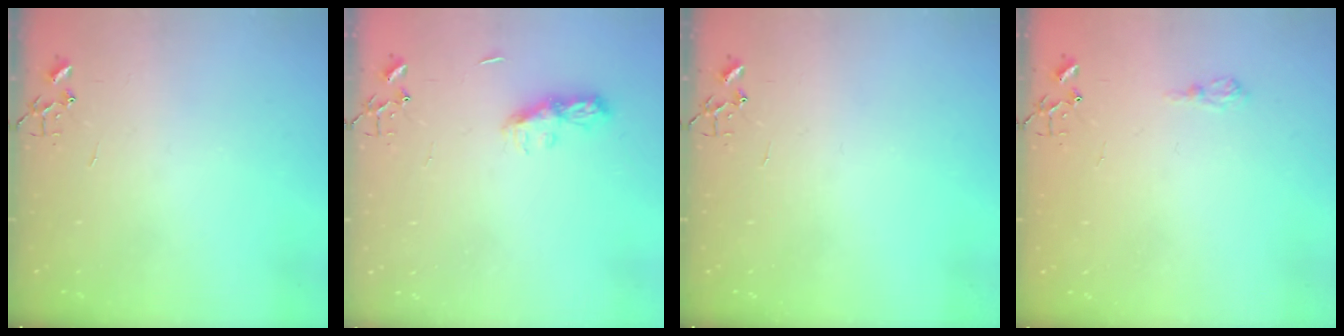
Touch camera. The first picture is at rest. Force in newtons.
{"total": 7.8, "press": 7.8, "slide": 0.4}
{"total": 0.0}
{"total": 6.5, "press": 6.5, "slide": 0.9}